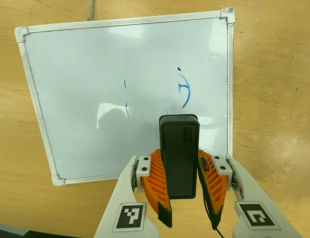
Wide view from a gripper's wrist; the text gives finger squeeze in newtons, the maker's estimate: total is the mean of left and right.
{"total": 8.7, "left": 7.7, "right": 9.7}